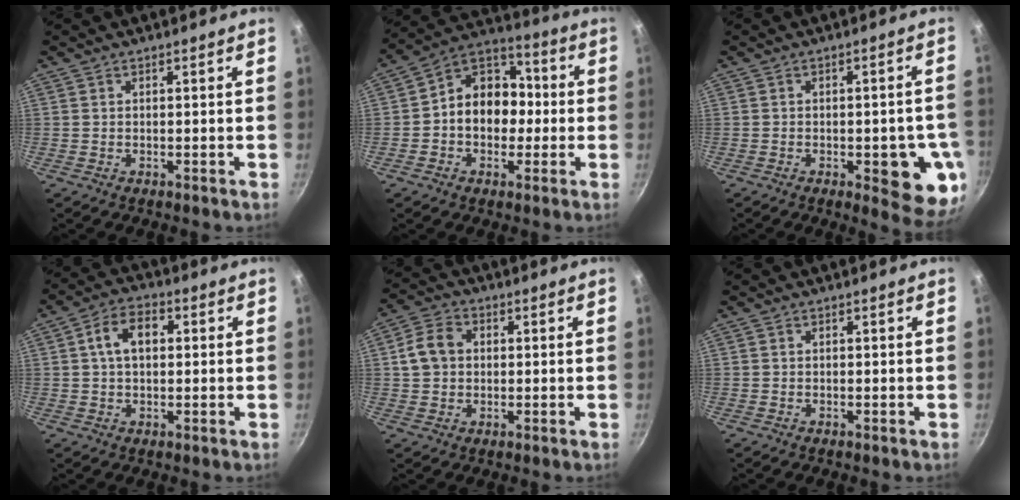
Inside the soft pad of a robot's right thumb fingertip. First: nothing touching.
{"total": 13.4, "force": [-0.7, 10.6, 8.2], "torque": [-0.074, 0.042, -0.034]}
{"total": 11.0, "force": [-2.9, 4.1, 9.8], "torque": [-0.081, 0.003, -0.033]}
{"total": 7.6, "force": [1.3, 4.9, 5.6], "torque": [-0.079, 0.019, 0.013]}
{"total": 6.8, "force": [0.8, 5.5, 3.9], "torque": [-0.056, 0.014, 0.004]}
{"total": 0.0}